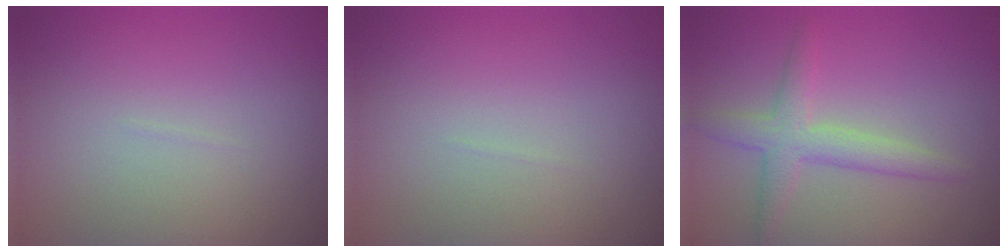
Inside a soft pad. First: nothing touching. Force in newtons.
{"total": 0.0}
{"total": 3.1, "press": 3.1, "slide": 0.1}